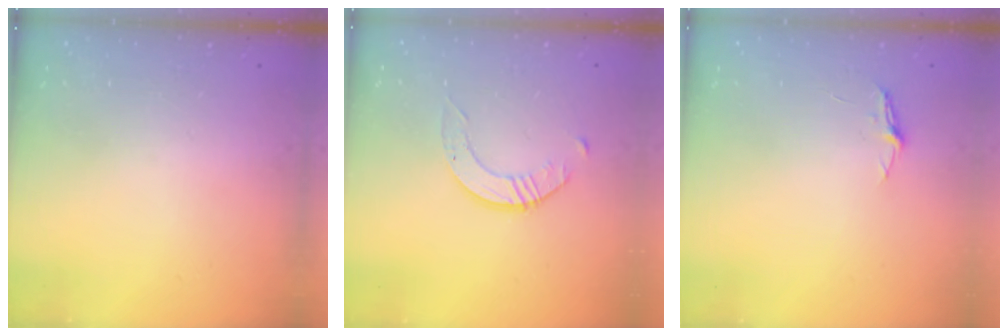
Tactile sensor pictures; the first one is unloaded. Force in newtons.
{"total": 1.6, "press": 1.6, "slide": 0.2}
{"total": 3.7, "press": 3.7, "slide": 0.4}